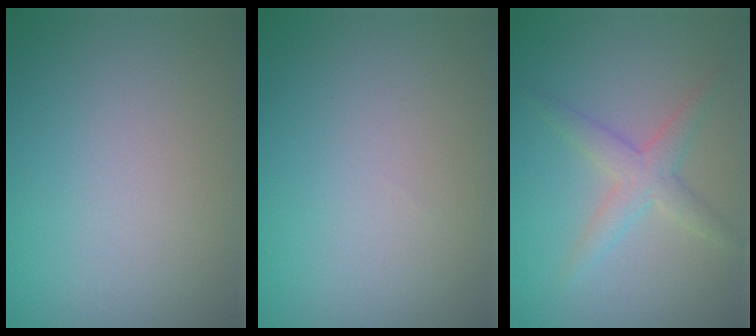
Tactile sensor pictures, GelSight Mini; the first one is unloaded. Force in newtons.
{"total": 0.0}
{"total": 2.6, "press": 2.6, "slide": 0.2}